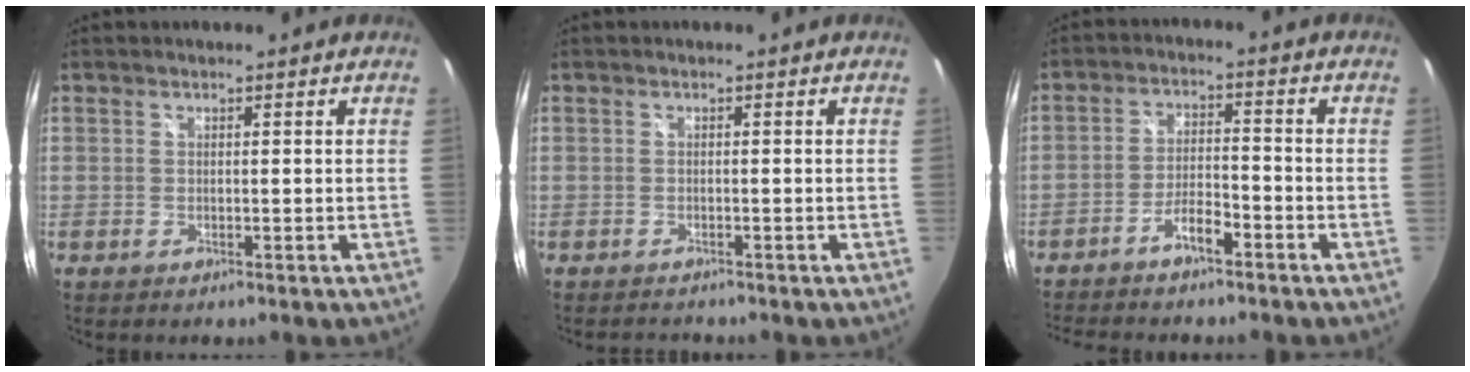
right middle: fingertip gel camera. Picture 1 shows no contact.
{"total": 1.6, "force": [-1.6, 0.2, 0.1], "torque": [-0.006, -0.009, -0.024]}
{"total": 6.4, "force": [-5.1, 1.2, 3.7], "torque": [-0.085, 0.013, -0.091]}